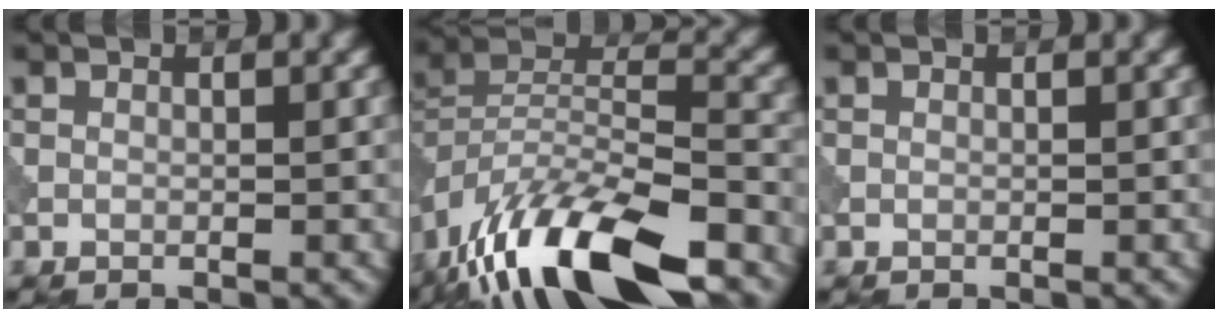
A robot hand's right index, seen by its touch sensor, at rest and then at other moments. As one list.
[{"total": 14.9, "force": [-10.5, 4.9, 9.4], "torque": [-0.194, 0.002, -0.182]}, {"total": 0.0}]